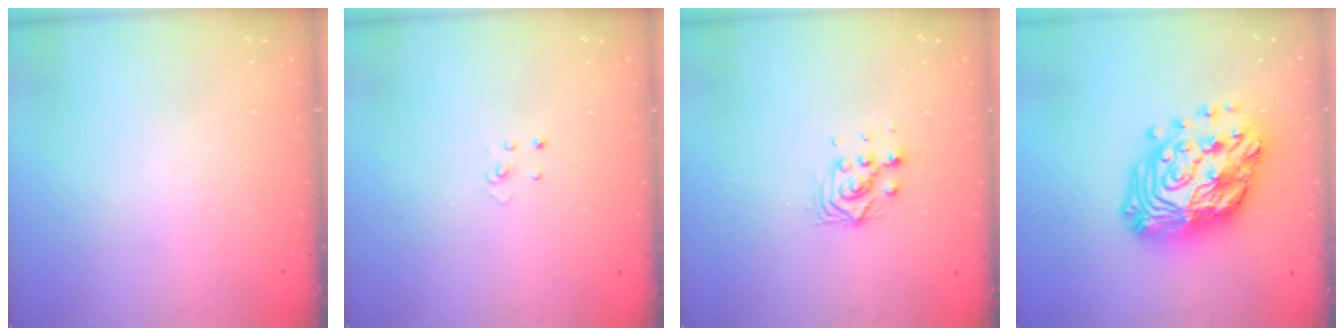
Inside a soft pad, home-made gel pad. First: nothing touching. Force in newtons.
{"total": 1.9, "press": 1.9, "slide": 0.2}
{"total": 6.1, "press": 6.1, "slide": 0.2}
{"total": 21.7, "press": 21.5, "slide": 2.2}